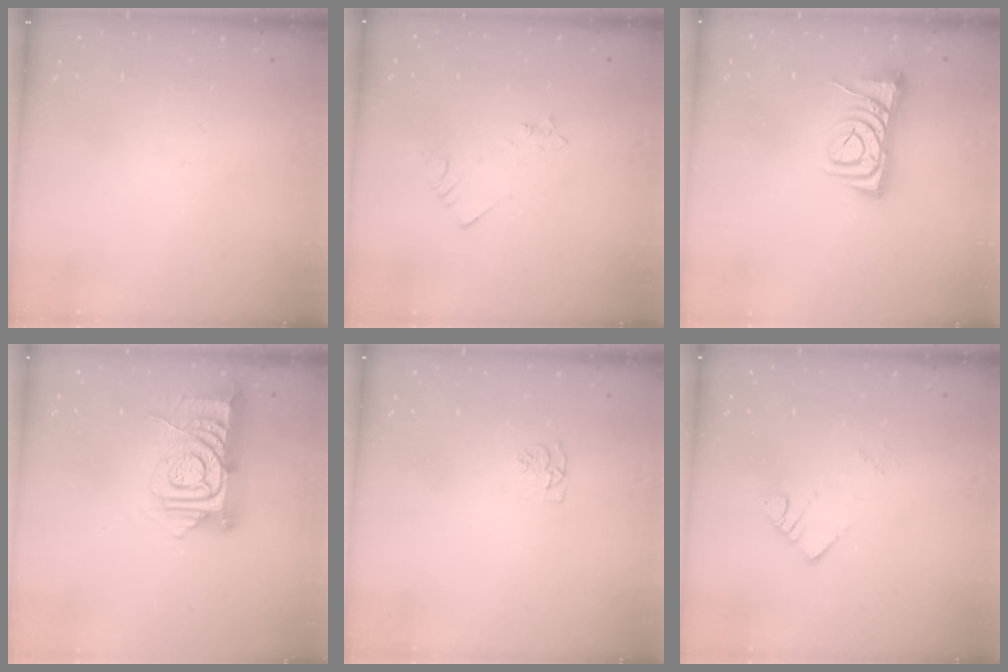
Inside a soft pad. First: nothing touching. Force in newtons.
{"total": 2.5, "press": 2.5, "slide": 0.3}
{"total": 7.1, "press": 7.1, "slide": 1.0}
{"total": 13.0, "press": 13.0, "slide": 1.1}
{"total": 4.9, "press": 4.9, "slide": 0.6}
{"total": 2.6, "press": 2.6, "slide": 0.1}